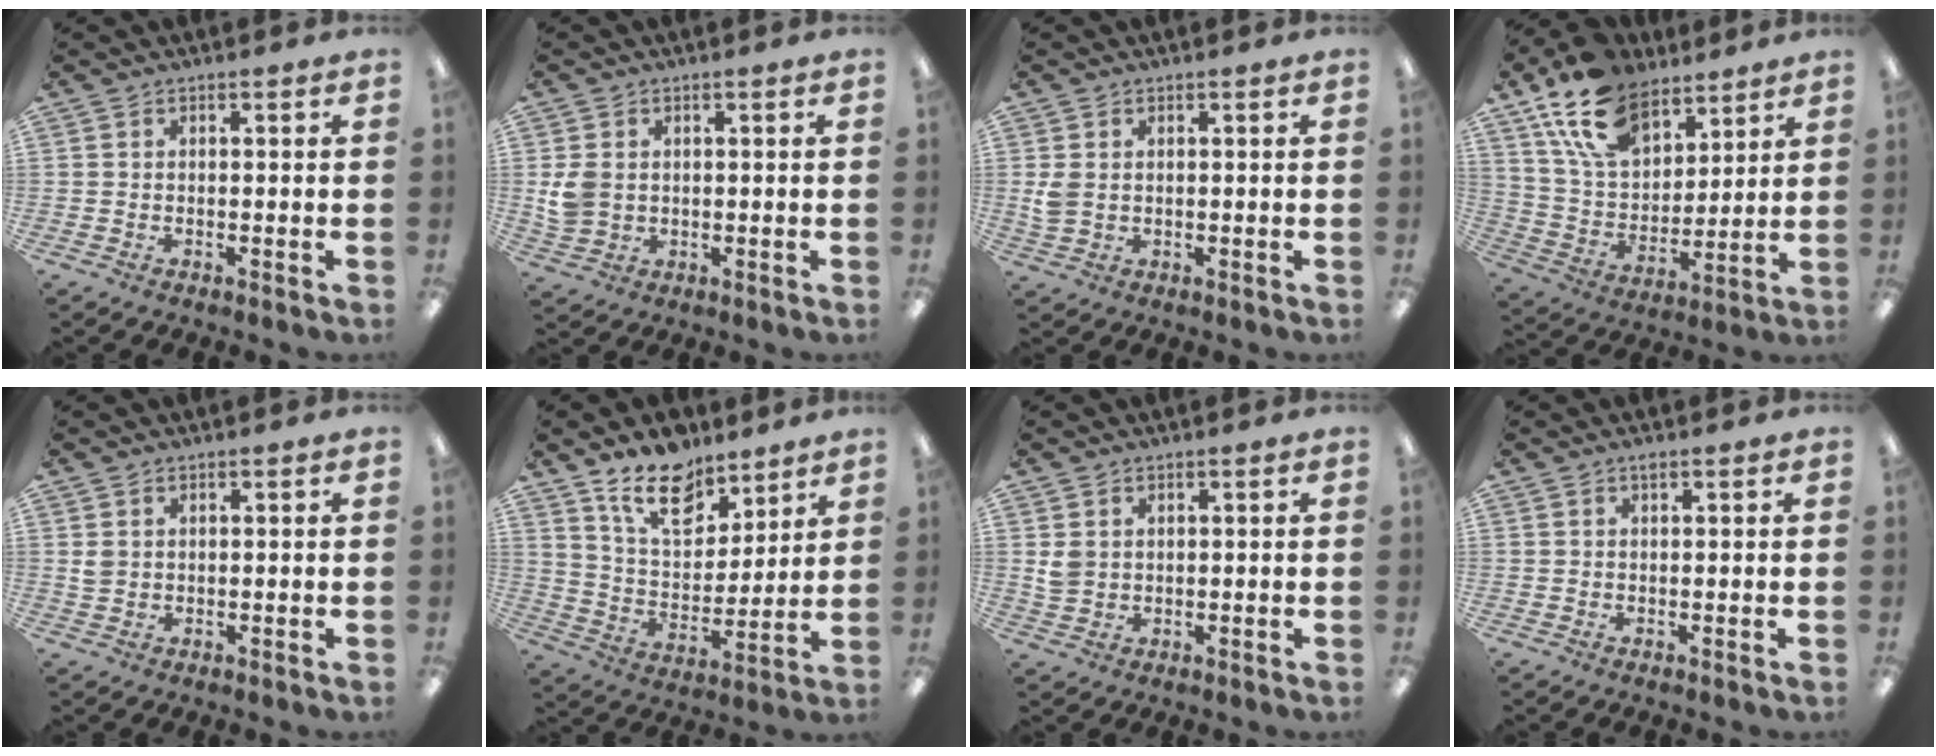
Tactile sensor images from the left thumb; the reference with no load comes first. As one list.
[{"total": 5.0, "force": [0.9, 4.1, 2.7], "torque": [-0.051, 0.004, 0.018]}, {"total": 3.3, "force": [0.7, 2.4, 2.1], "torque": [-0.034, 0.002, 0.012]}, {"total": 17.7, "force": [11.9, 10.0, 8.5], "torque": [-0.171, -0.049, 0.225]}, {"total": 1.9, "force": [0.8, 1.5, 0.9], "torque": [-0.019, 0.003, 0.015]}, {"total": 15.2, "force": [11.4, 7.7, 6.6], "torque": [-0.104, -0.066, 0.207]}, {"total": 3.2, "force": [1.3, 2.6, 1.4], "torque": [-0.022, -0.001, 0.023]}, {"total": 0.9, "force": [0.6, 0.2, 0.6], "torque": [-0.013, 0.002, 0.011]}]